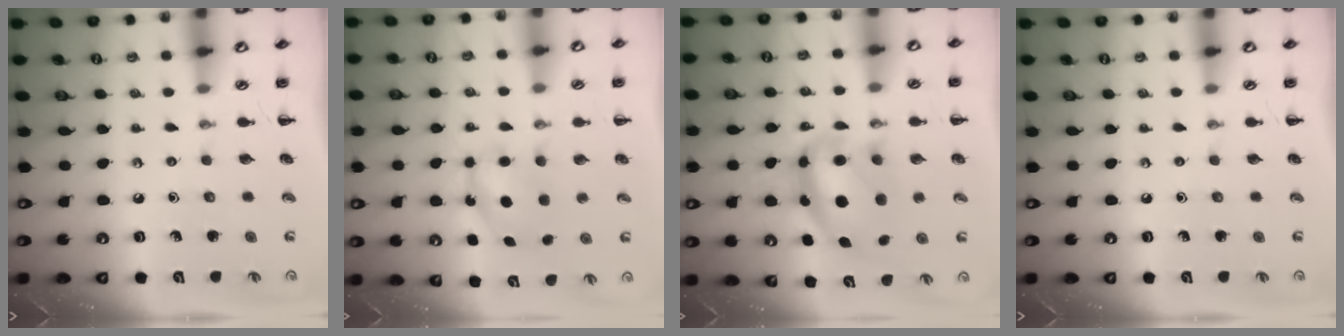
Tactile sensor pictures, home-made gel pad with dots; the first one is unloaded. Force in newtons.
{"total": 5.2, "press": 5.2, "slide": 0.8}
{"total": 11.0, "press": 10.8, "slide": 2.4}
{"total": 0.0}